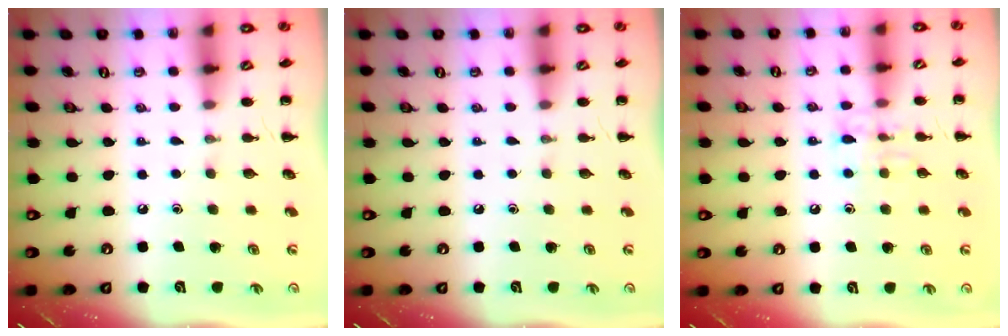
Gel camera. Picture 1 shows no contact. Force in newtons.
{"total": 0.0}
{"total": 7.4, "press": 7.3, "slide": 0.9}